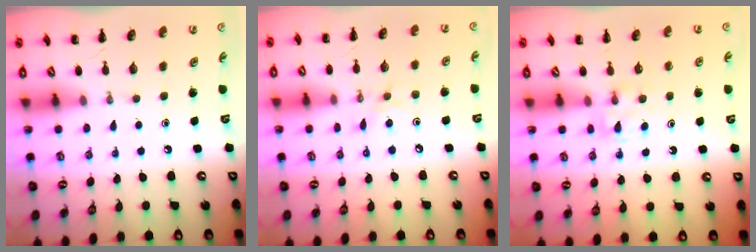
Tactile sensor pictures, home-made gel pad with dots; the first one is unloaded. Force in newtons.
{"total": 3.7, "press": 3.6, "slide": 0.8}
{"total": 4.2, "press": 4.0, "slide": 1.3}